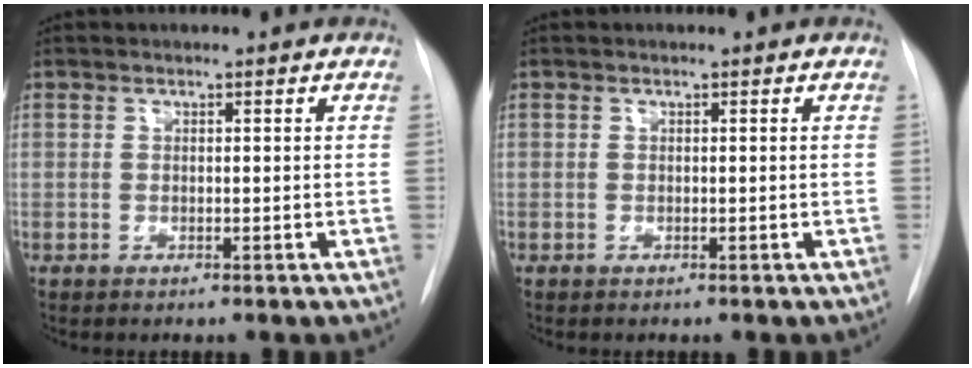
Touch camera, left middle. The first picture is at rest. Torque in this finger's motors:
{"motor_torque": [0.00, 0.00, 0.00, 0.00]}